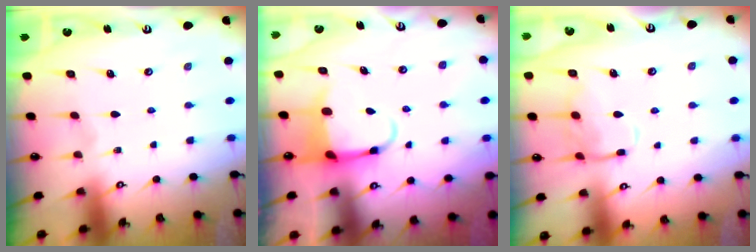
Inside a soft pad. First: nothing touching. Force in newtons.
{"total": 3.9, "press": 3.7, "slide": 1.1}
{"total": 13.1, "press": 13.1, "slide": 1.0}